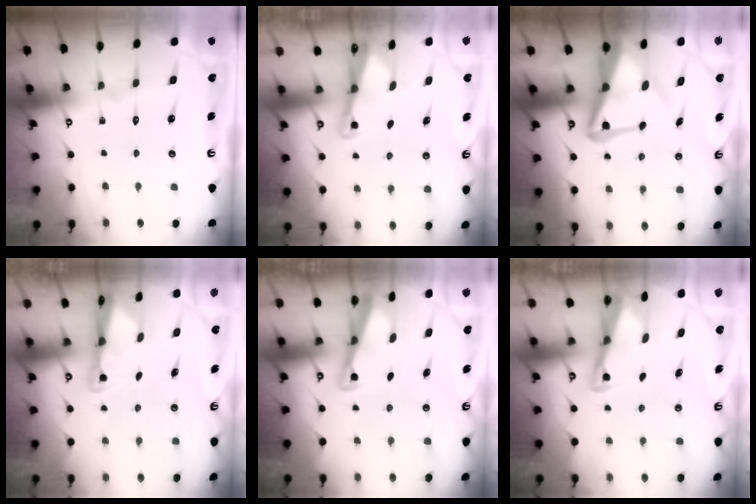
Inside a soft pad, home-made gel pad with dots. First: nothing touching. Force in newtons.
{"total": 2.2, "press": 2.2, "slide": 0.3}
{"total": 10.1, "press": 10.1, "slide": 1.2}
{"total": 2.0, "press": 2.0, "slide": 0.3}
{"total": 2.7, "press": 2.7, "slide": 0.3}
{"total": 2.8, "press": 2.8, "slide": 0.4}